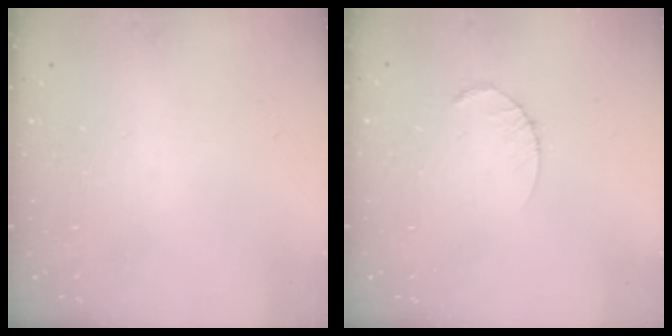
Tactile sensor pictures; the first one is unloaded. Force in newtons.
{"total": 2.6, "press": 2.6, "slide": 0.4}